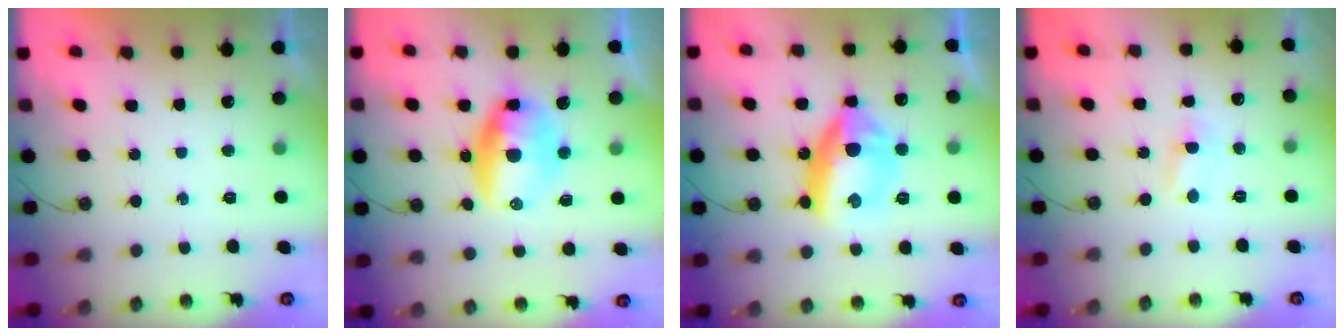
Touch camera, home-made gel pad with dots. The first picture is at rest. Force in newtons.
{"total": 11.6, "press": 11.5, "slide": 0.9}
{"total": 15.3, "press": 15.2, "slide": 0.5}
{"total": 1.7, "press": 1.7, "slide": 0.3}